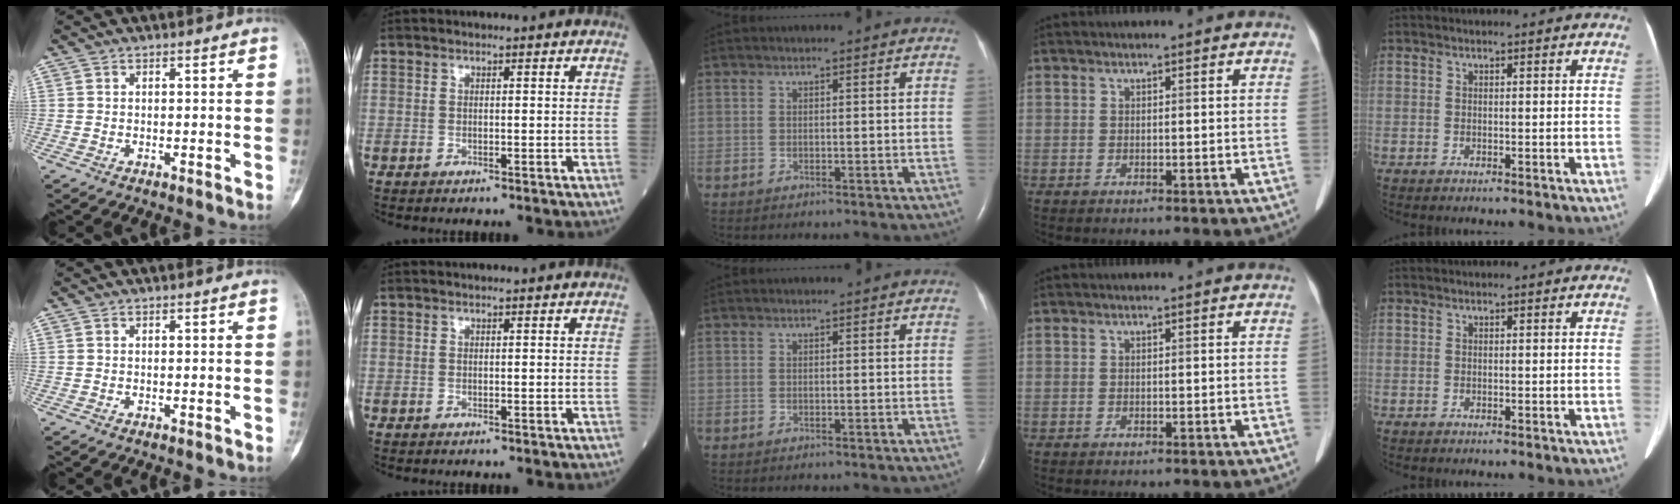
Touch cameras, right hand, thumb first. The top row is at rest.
{}